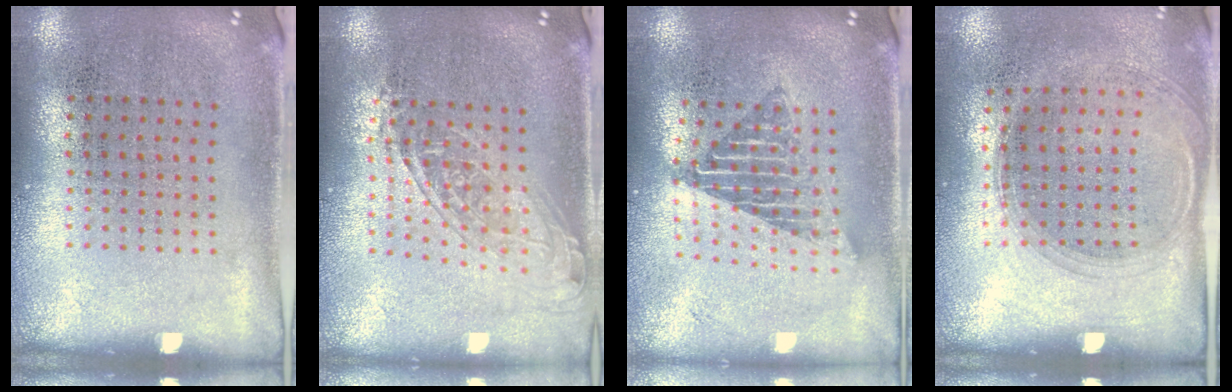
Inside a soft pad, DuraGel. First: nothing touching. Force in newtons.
{"total": 1.5, "press": 1.3, "slide": 0.8}
{"total": 1.7, "press": 1.4, "slide": 1.0}
{"total": 1.3, "press": 1.1, "slide": 0.7}